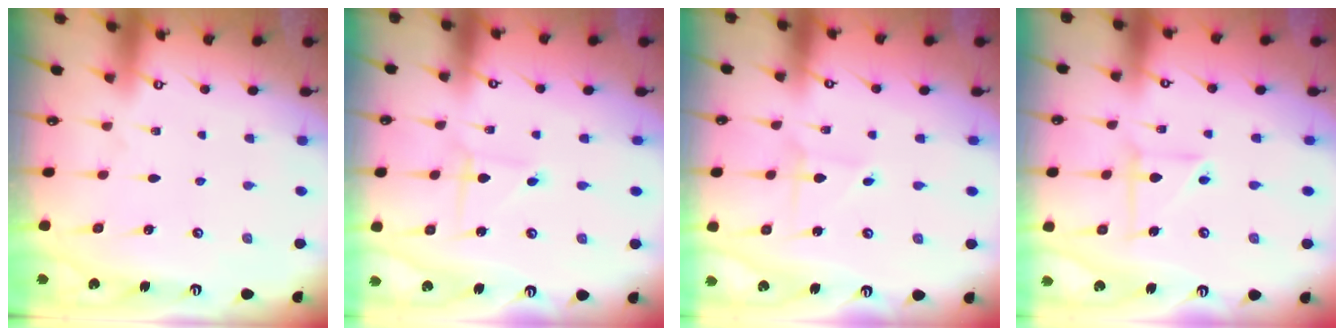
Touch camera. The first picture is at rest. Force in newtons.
{"total": 1.6, "press": 1.6, "slide": 0.1}
{"total": 0.8, "press": 0.8, "slide": 0.0}
{"total": 5.0, "press": 4.8, "slide": 1.4}